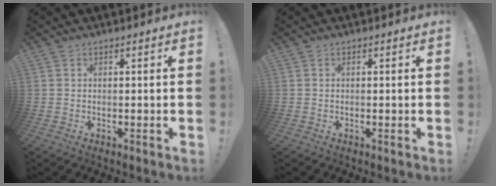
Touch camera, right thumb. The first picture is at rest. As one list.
[{"total": 0.0}]